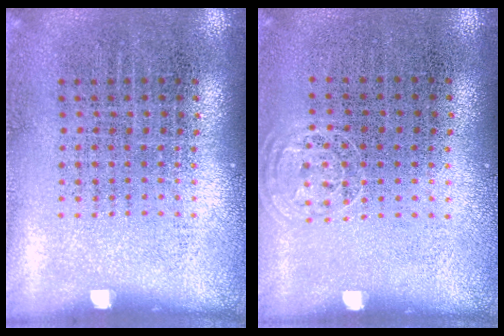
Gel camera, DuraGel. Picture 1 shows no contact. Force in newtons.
{"total": 0.6, "press": 0.6, "slide": 0.3}